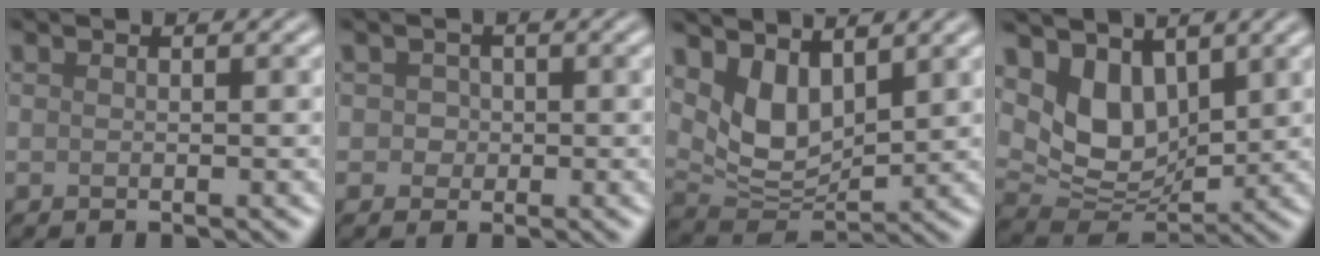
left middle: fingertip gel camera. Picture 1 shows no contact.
{"total": 1.5, "force": [0.3, 1.4, 0.5], "torque": [0.003, 0.004, 0.000]}
{"total": 5.1, "force": [2.5, 3.0, 3.3], "torque": [-0.073, -0.017, 0.049]}
{"total": 5.9, "force": [2.7, 3.9, 3.5], "torque": [-0.074, -0.019, 0.047]}